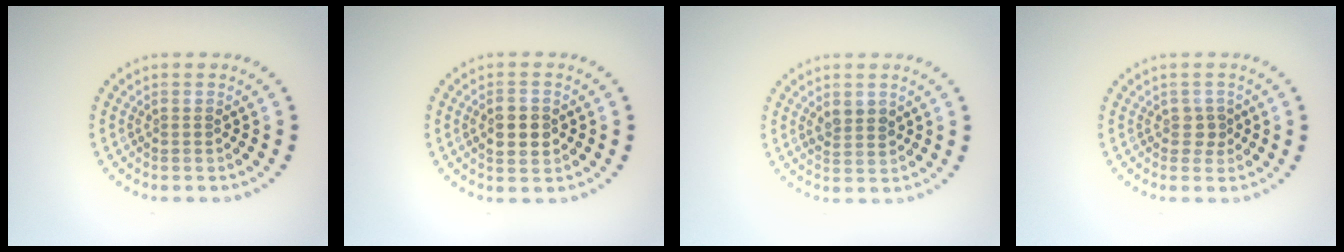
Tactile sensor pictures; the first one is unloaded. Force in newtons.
{"total": 2.9, "press": 2.9, "slide": 0.2}
{"total": 1.9, "press": 1.8, "slide": 0.6}
{"total": 1.2, "press": 1.0, "slide": 0.7}